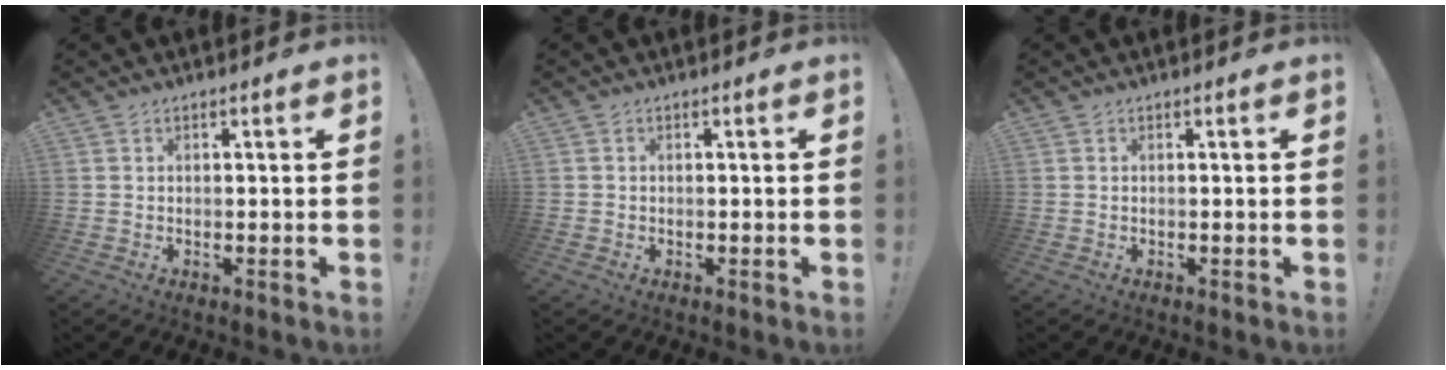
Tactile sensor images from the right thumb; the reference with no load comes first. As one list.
[{"total": 0.6, "force": [-0.2, 0.6, 0.0], "torque": [-0.003, 0.004, -0.003]}, {"total": 0.0}]